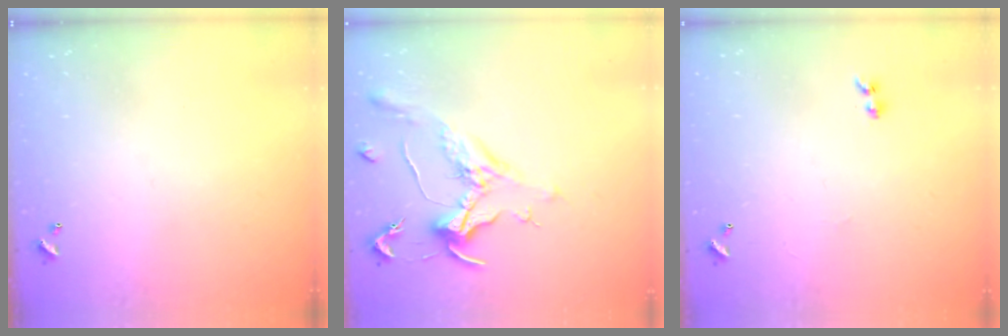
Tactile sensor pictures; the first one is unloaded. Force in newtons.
{"total": 1.8, "press": 1.5, "slide": 0.9}
{"total": 1.3, "press": 1.1, "slide": 0.7}